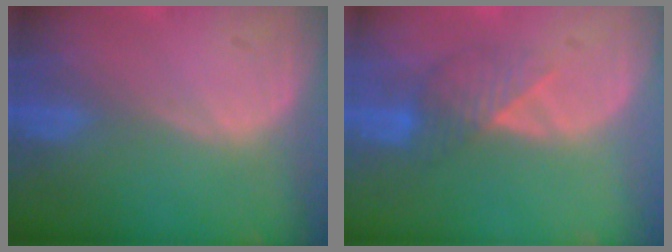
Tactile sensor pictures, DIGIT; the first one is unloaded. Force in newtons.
{"total": 3.9, "press": 3.7, "slide": 1.4}